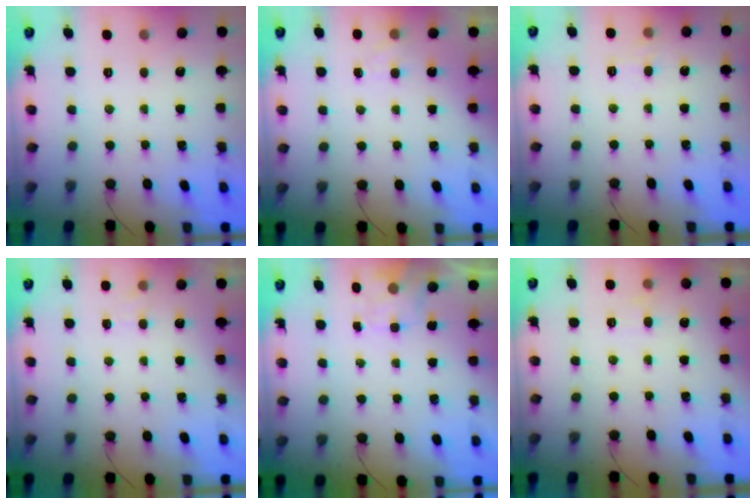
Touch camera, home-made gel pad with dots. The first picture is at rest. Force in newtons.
{"total": 4.6, "press": 4.3, "slide": 1.5}
{"total": 6.8, "press": 6.5, "slide": 2.0}
{"total": 3.7, "press": 3.6, "slide": 1.1}
{"total": 2.0, "press": 1.6, "slide": 1.2}
{"total": 3.3, "press": 2.9, "slide": 1.5}